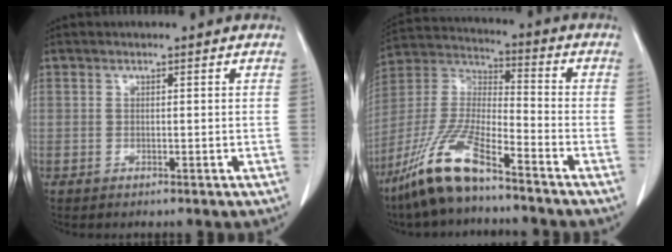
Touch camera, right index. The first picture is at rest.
{"total": 13.3, "force": [-9.6, 2.2, 9.0], "torque": [-0.200, -0.013, -0.187]}